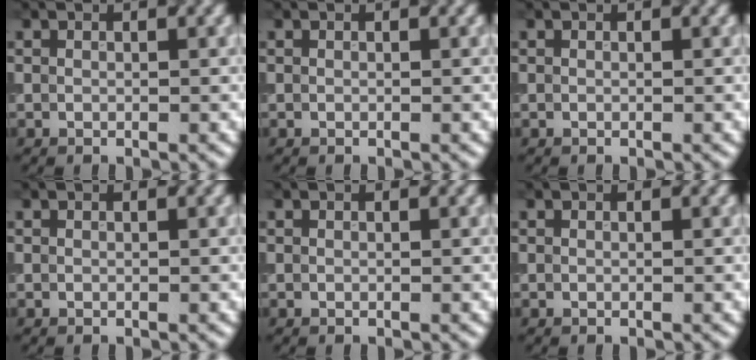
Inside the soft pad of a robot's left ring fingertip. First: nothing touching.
{"total": 0.0}
{"total": 0.0}
{"total": 0.0}
{"total": 0.0}
{"total": 0.0}